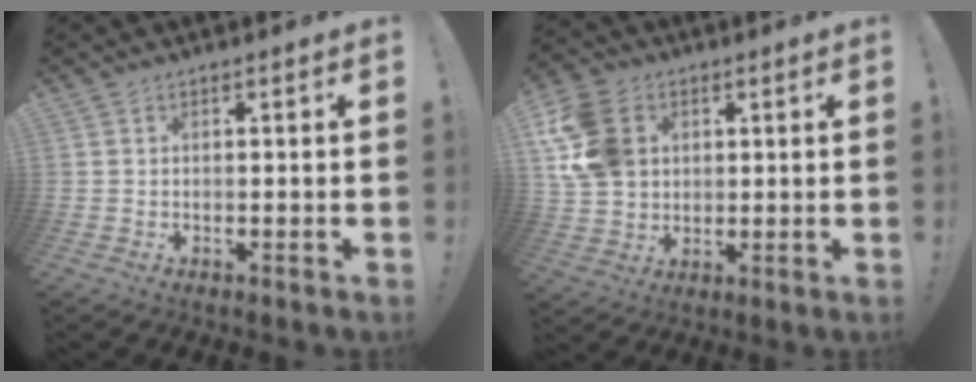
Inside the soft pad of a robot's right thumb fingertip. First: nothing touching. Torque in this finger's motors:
{"motor_torque": [0.98, 1.00, 1.07, 0.24, 0.09]}